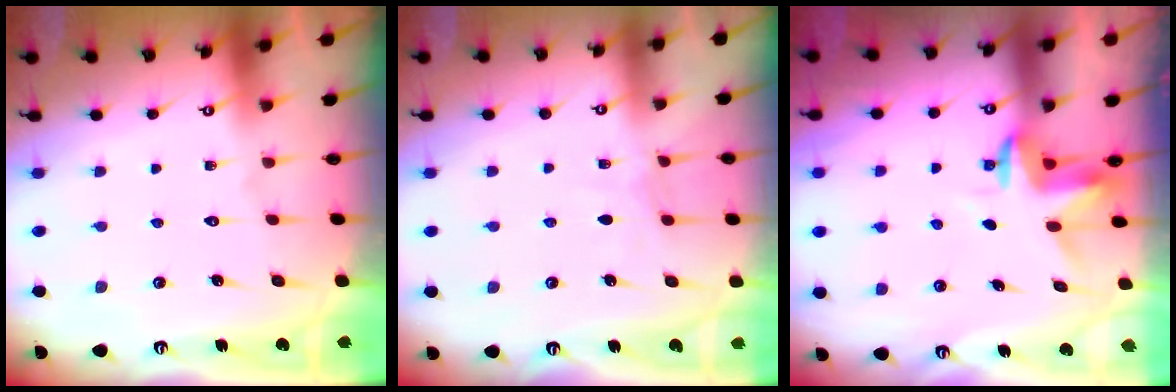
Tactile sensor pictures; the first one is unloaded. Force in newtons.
{"total": 4.0, "press": 3.9, "slide": 0.5}
{"total": 3.4, "press": 3.4, "slide": 0.2}